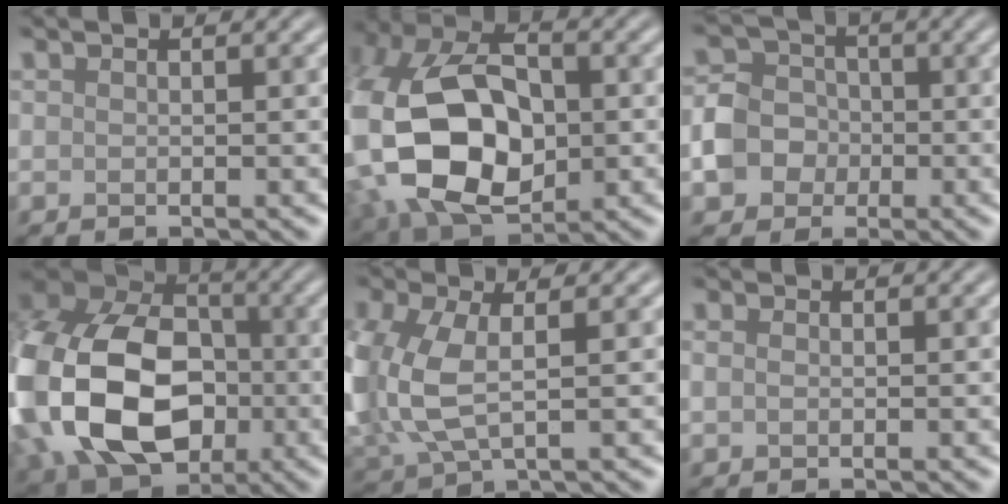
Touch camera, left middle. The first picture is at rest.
{"total": 16.9, "force": [-0.9, 12.2, 11.7], "torque": [-0.264, -0.033, 0.005]}
{"total": 6.1, "force": [-1.6, 5.4, 2.4], "torque": [-0.029, -0.001, -0.046]}
{"total": 19.5, "force": [-3.7, 14.8, 12.2], "torque": [-0.291, -0.019, -0.078]}
{"total": 7.8, "force": [0.1, 4.4, 6.4], "torque": [-0.183, -0.003, 0.003]}
{"total": 1.0, "force": [0.0, 0.8, 0.5], "torque": [-0.009, 0.000, -0.002]}